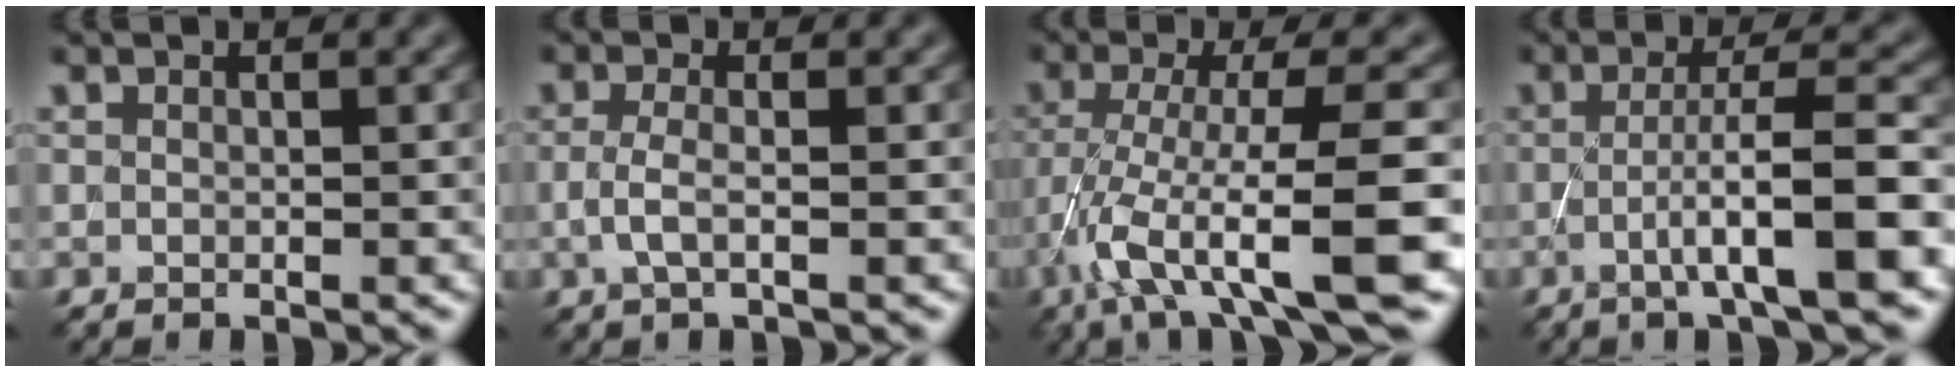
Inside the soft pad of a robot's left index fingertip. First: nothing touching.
{"total": 1.7, "force": [-0.4, 0.4, 1.6], "torque": [-0.042, -0.001, -0.009]}
{"total": 9.7, "force": [-4.7, 1.8, 8.2], "torque": [-0.153, -0.004, -0.076]}
{"total": 6.9, "force": [-1.9, 0.9, 6.6], "torque": [-0.102, 0.011, -0.038]}